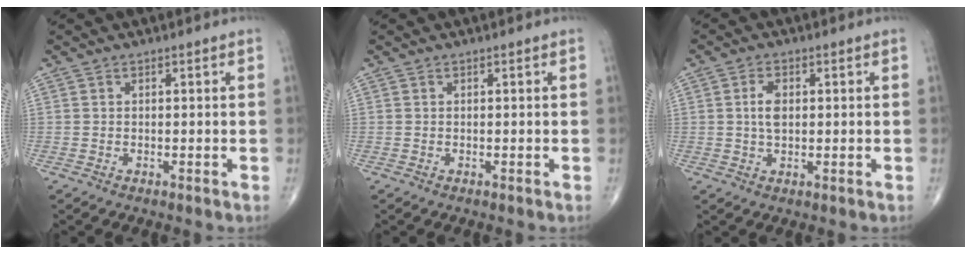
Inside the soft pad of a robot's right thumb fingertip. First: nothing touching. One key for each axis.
{"total": 0.0}
{"total": 3.9, "fx": 0.5, "fy": 2.2, "fz": 3.2, "tx": -0.060, "ty": 0.000, "tz": 0.008}